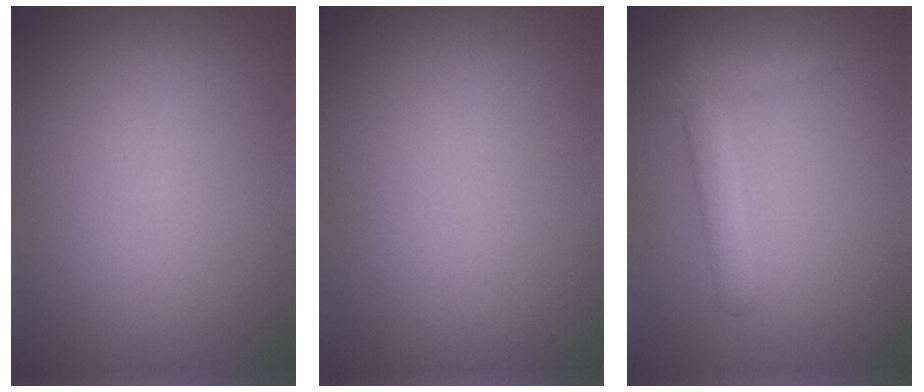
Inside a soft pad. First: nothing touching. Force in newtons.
{"total": 0.0}
{"total": 2.6, "press": 2.6, "slide": 0.2}